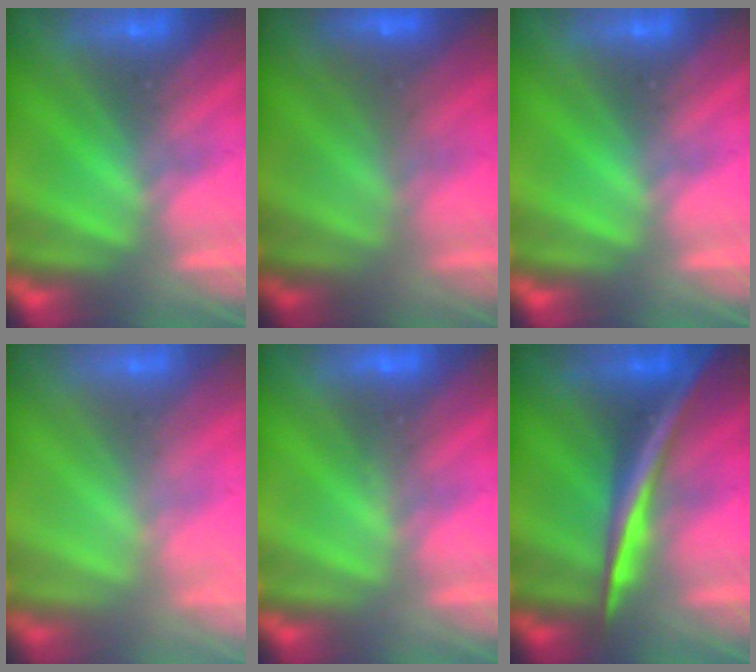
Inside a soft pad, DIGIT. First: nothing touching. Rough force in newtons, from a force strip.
{"total": 2.4}
{"total": 0.0}
{"total": 2.7}
{"total": 2.9}
{"total": 2.8}